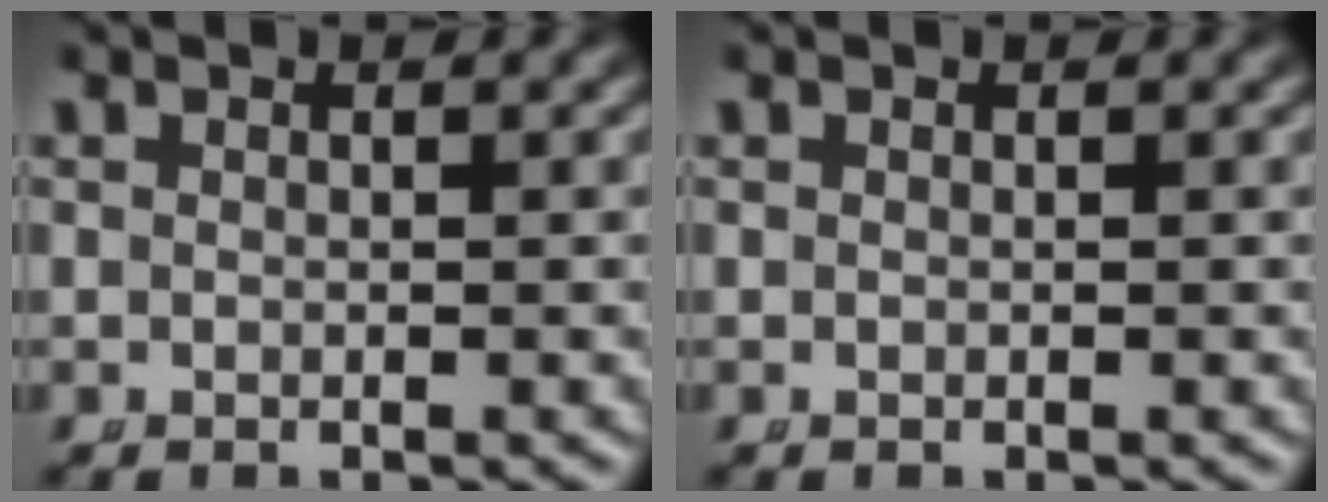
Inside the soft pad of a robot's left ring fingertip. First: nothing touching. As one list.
[{"total": 0.0}]